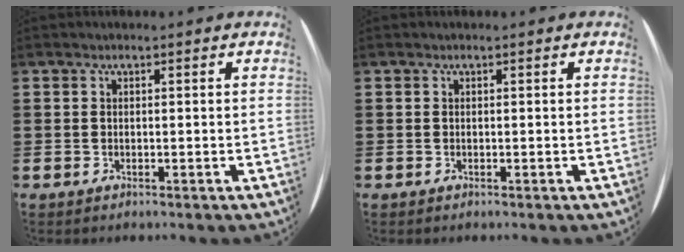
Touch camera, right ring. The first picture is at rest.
{"total": 0.0}